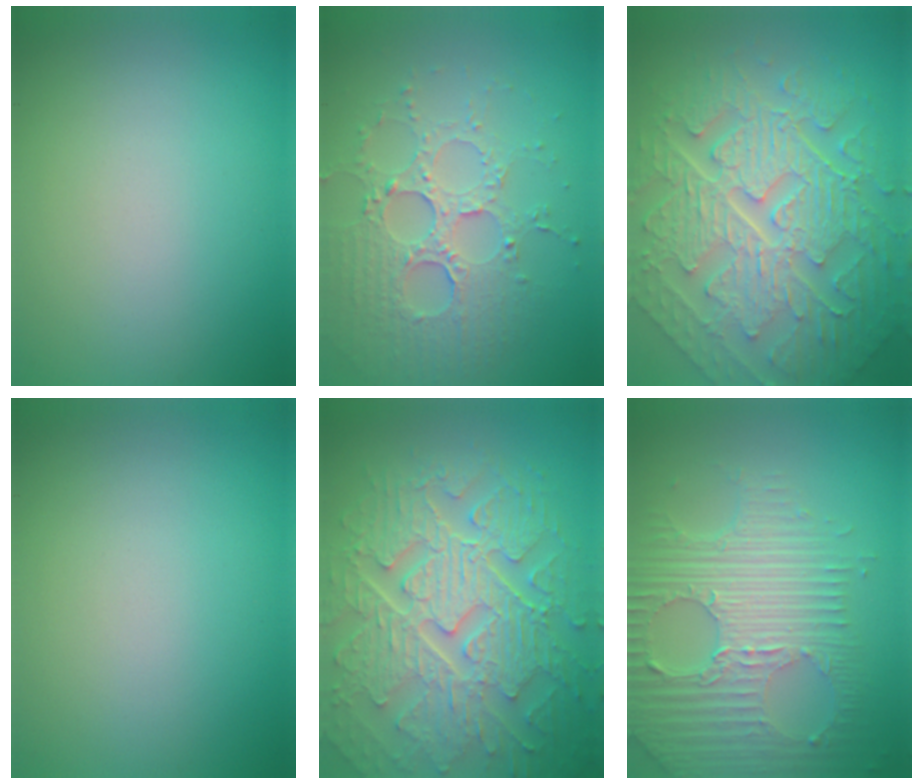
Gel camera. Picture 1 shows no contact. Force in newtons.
{"total": 4.3, "press": 4.0, "slide": 1.4}
{"total": 10.8, "press": 7.3, "slide": 7.9}
{"total": 0.0}
{"total": 10.4, "press": 7.1, "slide": 7.5}
{"total": 7.6, "press": 5.2, "slide": 5.6}